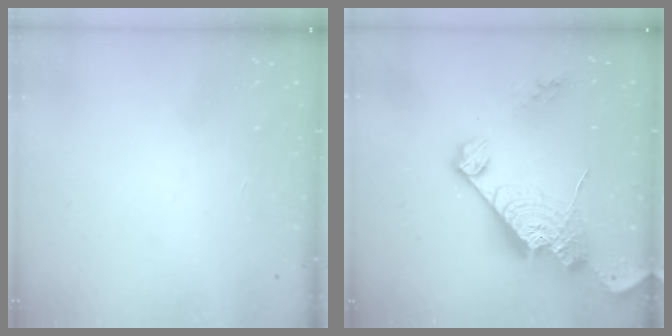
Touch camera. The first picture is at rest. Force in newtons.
{"total": 21.5, "press": 21.4, "slide": 2.0}